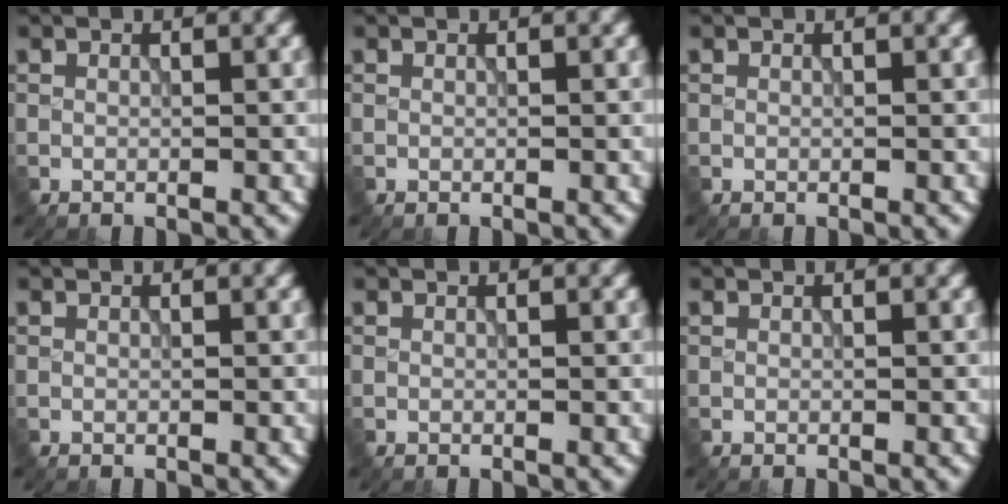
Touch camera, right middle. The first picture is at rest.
{"total": 0.0}
{"total": 0.0}
{"total": 0.0}
{"total": 0.0}
{"total": 0.0}